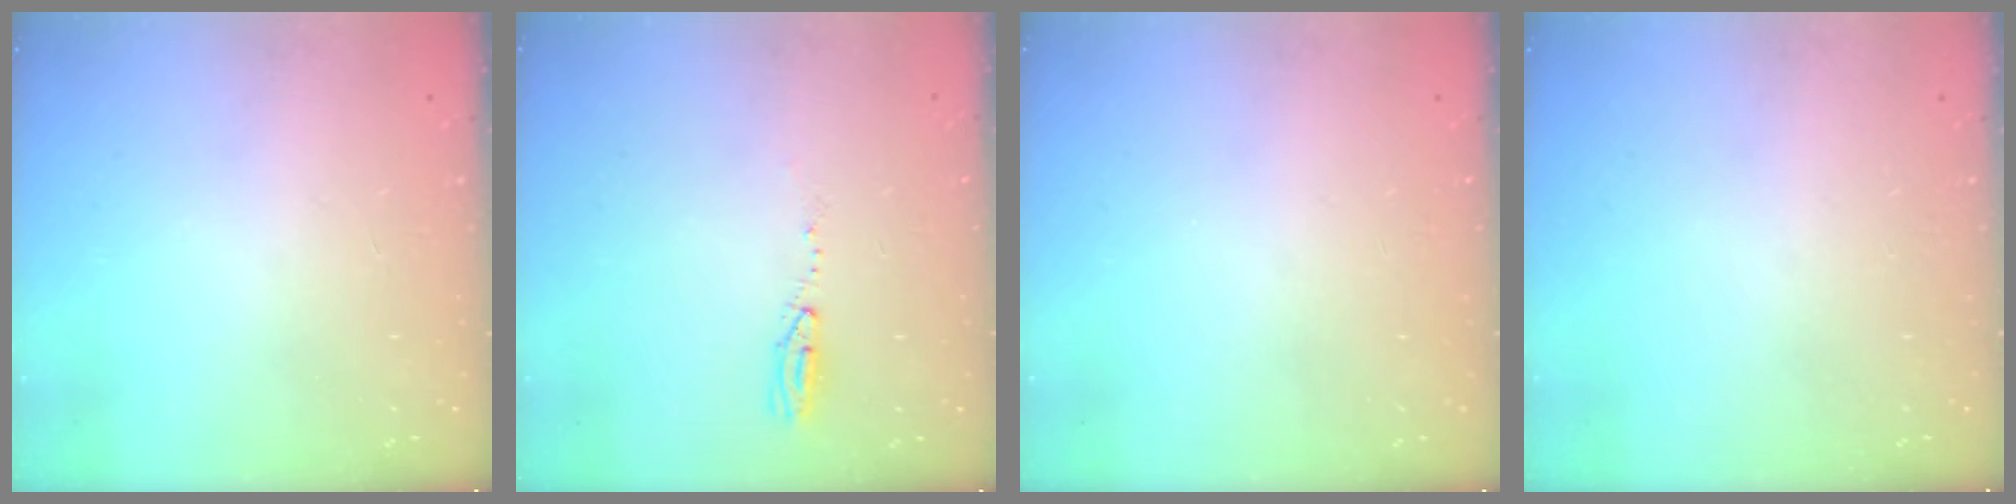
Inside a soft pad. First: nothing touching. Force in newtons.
{"total": 15.0, "press": 4.7, "slide": 14.2}
{"total": 2.7, "press": 2.0, "slide": 1.8}
{"total": 0.0}